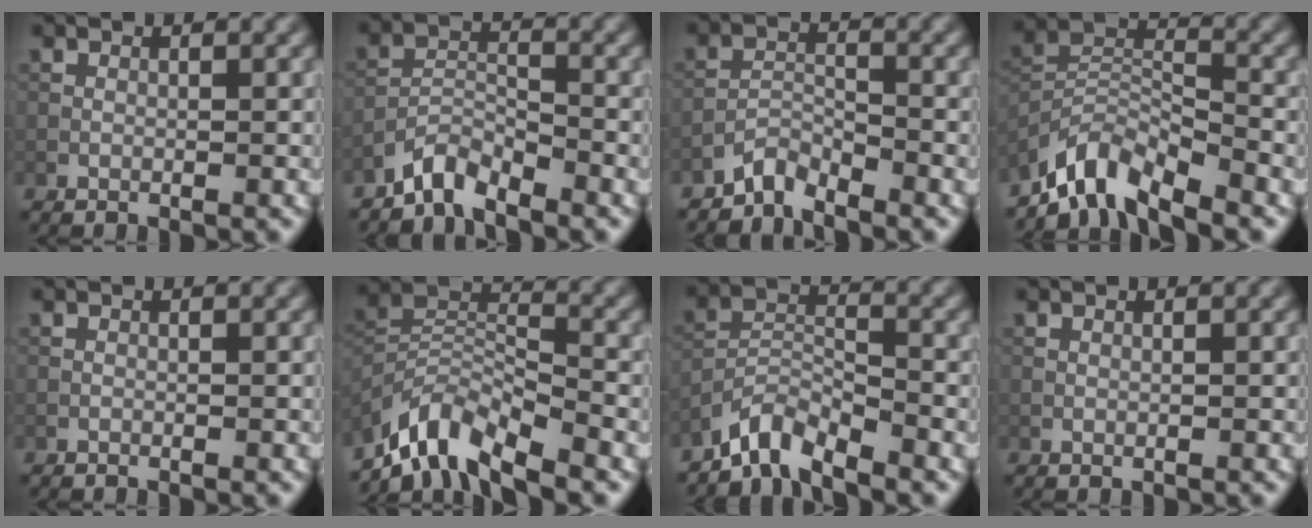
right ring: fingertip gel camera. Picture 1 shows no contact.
{"total": 3.2, "force": [-2.9, 0.8, 1.1], "torque": [-0.020, 0.005, -0.067]}
{"total": 2.5, "force": [-2.4, 0.5, 0.5], "torque": [-0.010, 0.006, -0.055]}
{"total": 6.4, "force": [-5.5, 1.6, 2.8], "torque": [-0.047, -0.003, -0.117]}
{"total": 0.0}
{"total": 7.8, "force": [-6.4, 2.0, 3.8], "torque": [-0.066, -0.004, -0.134]}
{"total": 4.1, "force": [-3.7, 1.0, 1.6], "torque": [-0.027, 0.002, -0.083]}
{"total": 0.0}